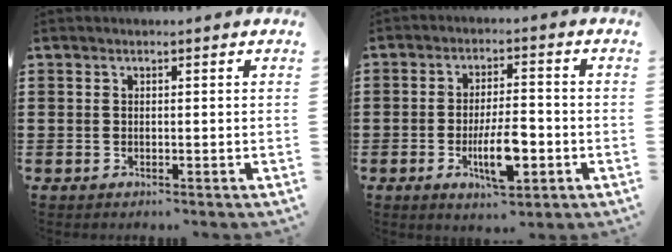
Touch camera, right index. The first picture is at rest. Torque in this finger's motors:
{"motor_torque": [1.02, 0.97, 0.67, 0.10]}